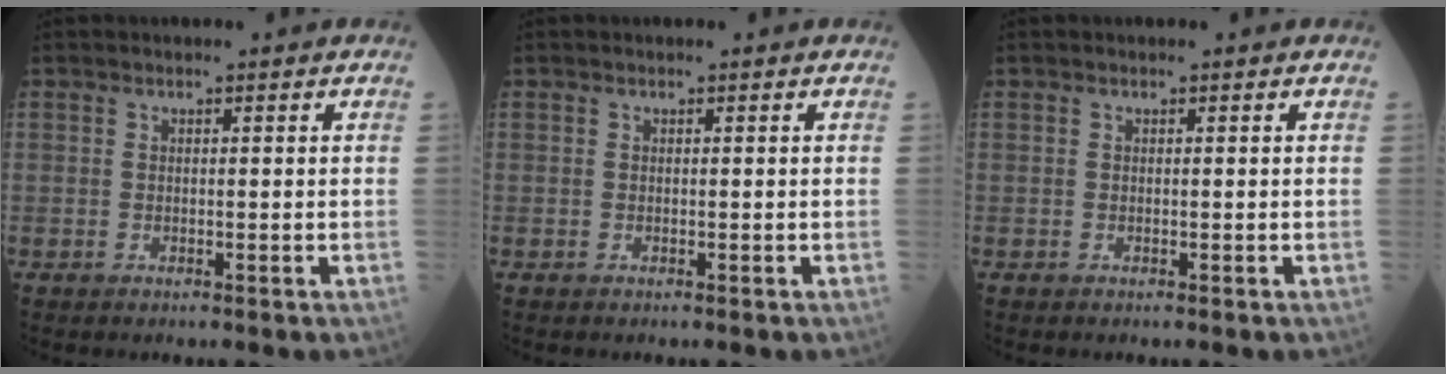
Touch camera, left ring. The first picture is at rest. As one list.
[{"total": 0.0}, {"total": 0.0}]